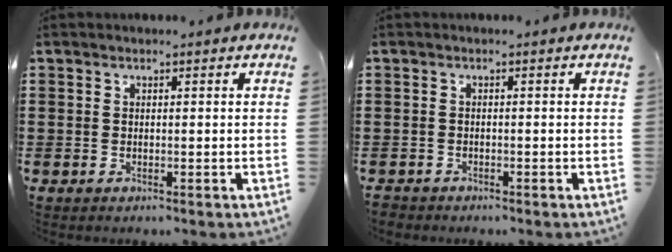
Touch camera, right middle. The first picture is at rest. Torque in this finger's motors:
{"motor_torque": [-0.11, 0.92, -0.08, 0.00]}